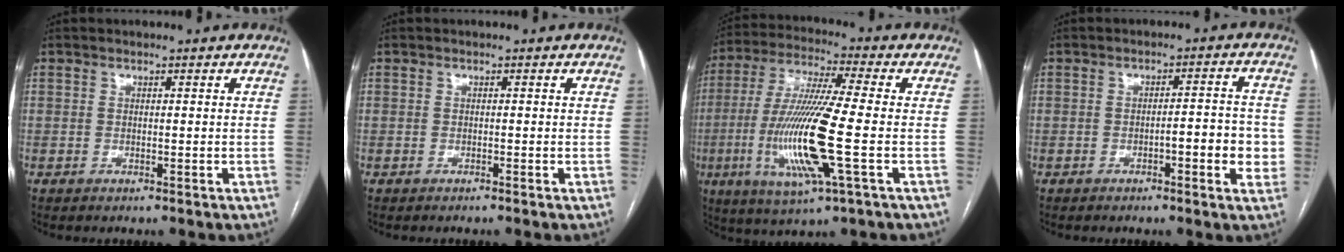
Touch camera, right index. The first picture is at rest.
{"total": 0.0}
{"total": 16.3, "force": [-3.5, 0.6, 15.9], "torque": [-0.332, -0.017, -0.070]}
{"total": 6.2, "force": [-1.6, 1.4, 5.8], "torque": [-0.071, 0.010, -0.021]}